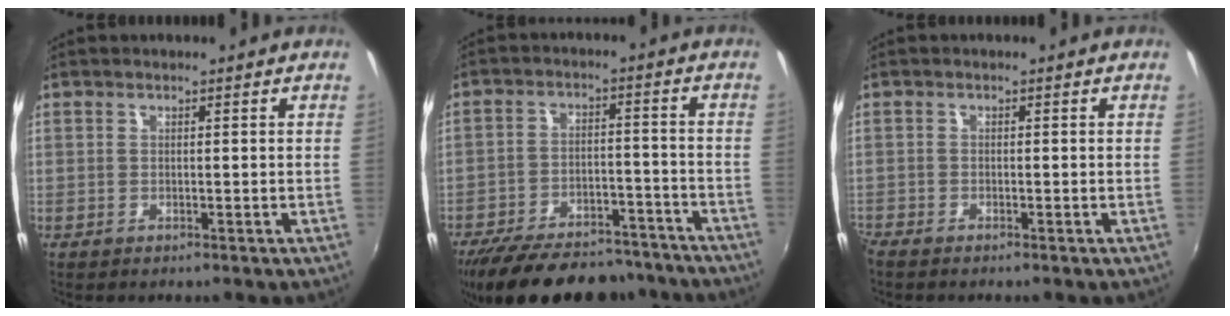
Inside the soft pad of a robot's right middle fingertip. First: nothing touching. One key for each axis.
{"total": 23.2, "fx": -19.4, "fy": 8.5, "fz": 9.5, "tx": -0.193, "ty": 0.006, "tz": -0.265}
{"total": 1.7, "fx": -1.6, "fy": 0.2, "fz": 0.4, "tx": -0.015, "ty": -0.009, "tz": -0.034}